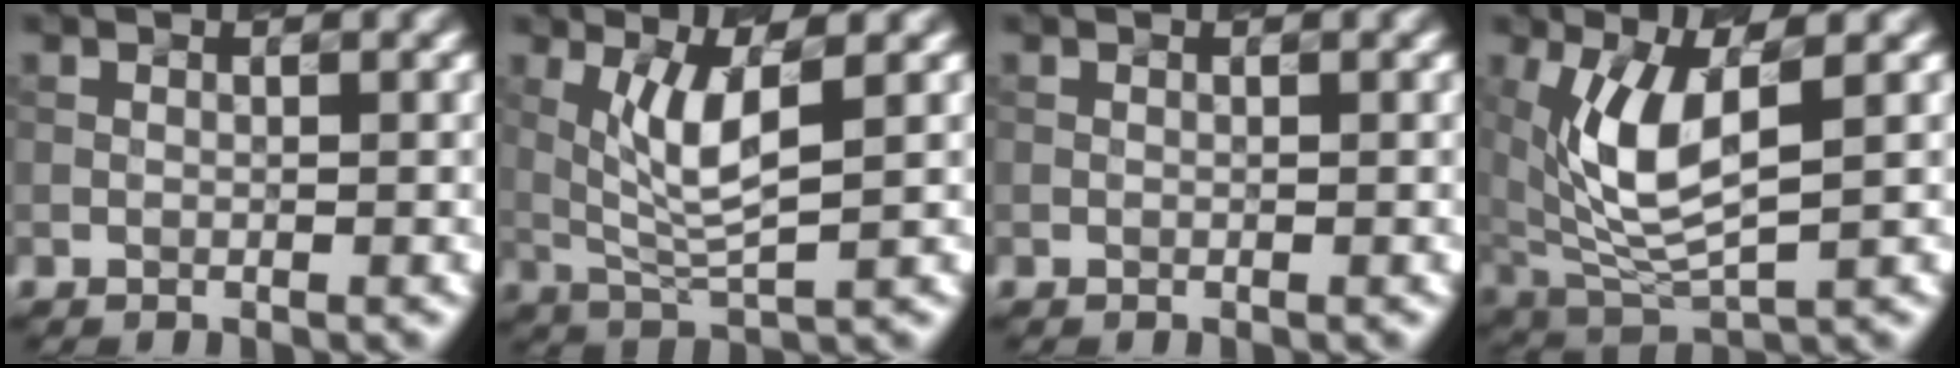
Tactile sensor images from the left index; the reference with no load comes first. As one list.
[{"total": 4.2, "force": [1.0, 0.7, 4.0], "torque": [-0.091, -0.005, 0.038]}, {"total": 0.0}, {"total": 6.6, "force": [1.5, 2.4, 5.9], "torque": [-0.144, -0.009, 0.046]}]